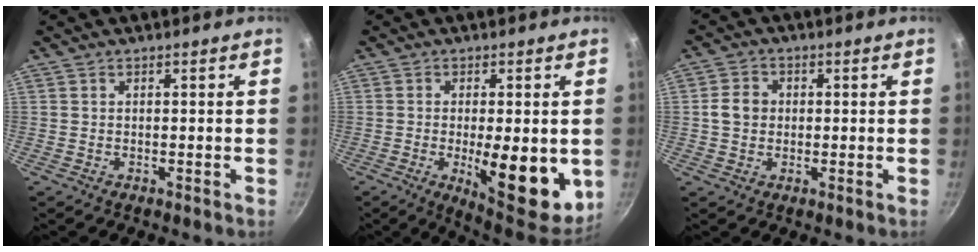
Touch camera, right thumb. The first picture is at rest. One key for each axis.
{"total": 15.0, "fx": -2.4, "fy": 5.3, "fz": 13.8, "tx": -0.163, "ty": -0.010, "tz": -0.023}
{"total": 4.5, "fx": 0.1, "fy": 3.9, "fz": 2.3, "tx": -0.025, "ty": 0.010, "tz": -0.006}